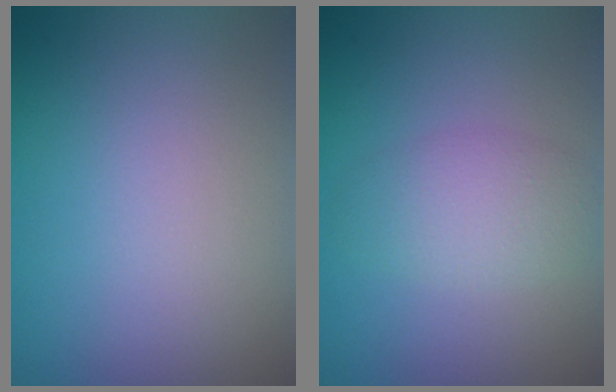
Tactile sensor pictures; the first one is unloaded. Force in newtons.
{"total": 3.1, "press": 3.1, "slide": 0.1}